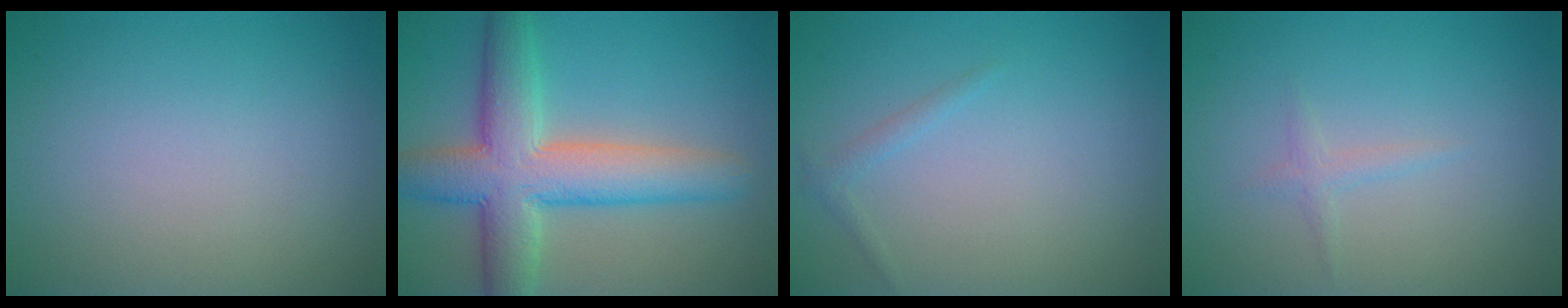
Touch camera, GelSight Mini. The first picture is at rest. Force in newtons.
{"total": 8.6, "press": 8.6, "slide": 0.5}
{"total": 0.9, "press": 0.9, "slide": 0.1}
{"total": 1.0, "press": 1.0, "slide": 0.1}